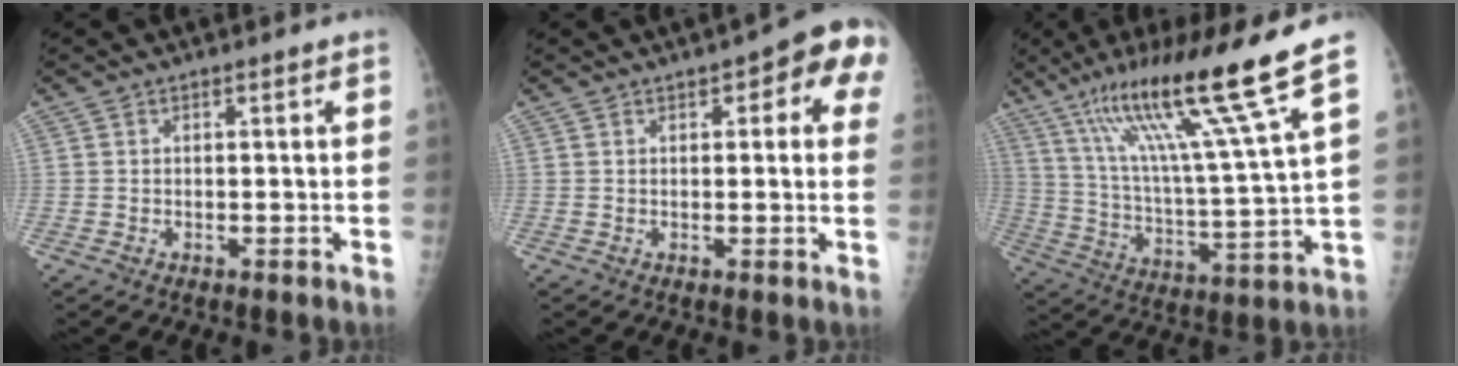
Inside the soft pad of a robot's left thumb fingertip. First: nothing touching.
{"total": 9.2, "force": [3.6, 3.4, 7.7], "torque": [-0.058, 0.002, 0.030]}
{"total": 20.0, "force": [13.3, -0.1, 14.9], "torque": [-0.239, -0.062, 0.230]}